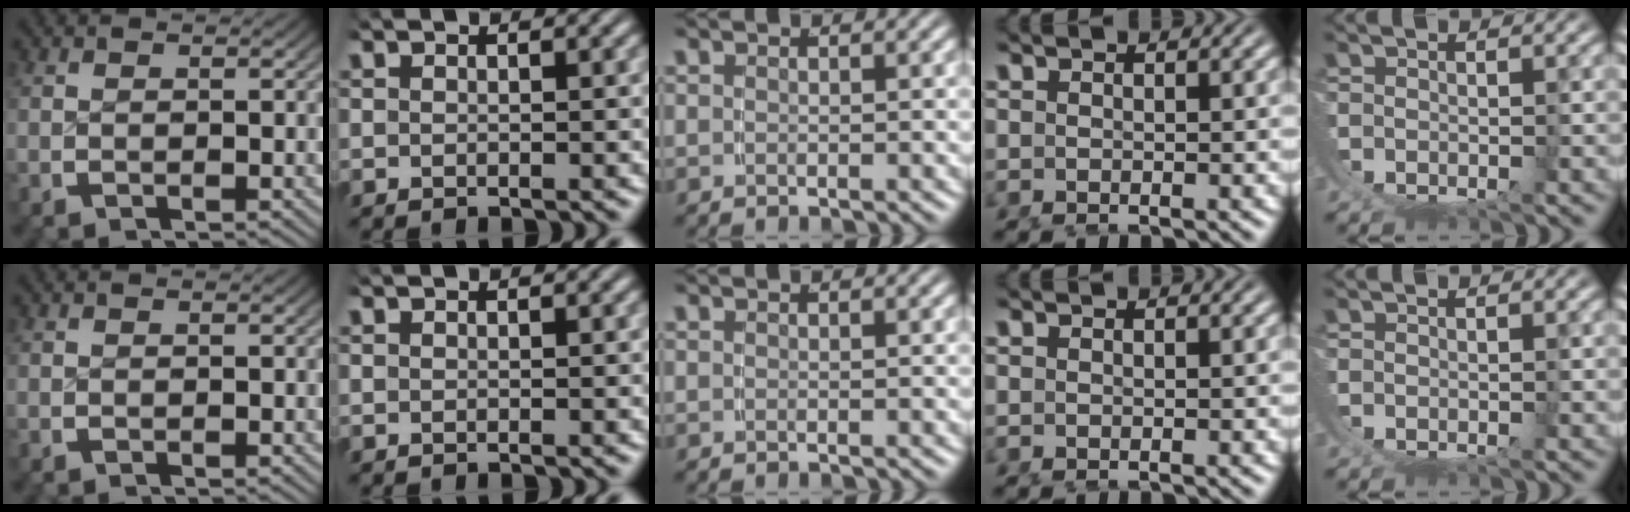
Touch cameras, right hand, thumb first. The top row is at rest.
{}